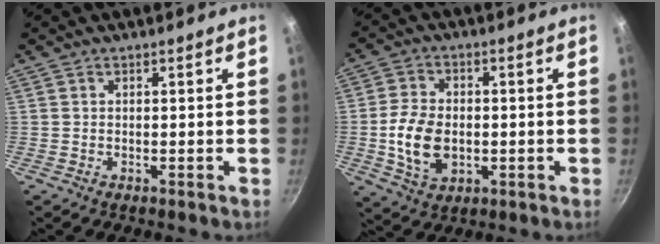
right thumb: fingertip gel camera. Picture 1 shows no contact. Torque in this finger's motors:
{"motor_torque": [-0.57, 0.47, -0.11, -0.05, 0.13]}